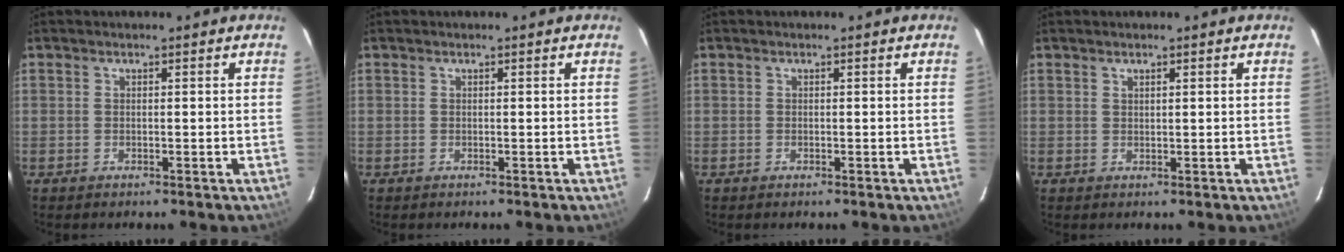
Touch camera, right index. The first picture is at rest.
{"total": 0.0}
{"total": 0.0}
{"total": 0.8, "force": [0.6, 0.2, 0.4], "torque": [-0.007, 0.001, 0.012]}